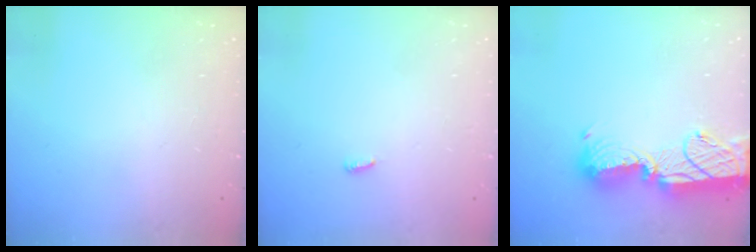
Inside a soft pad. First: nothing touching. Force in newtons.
{"total": 2.6, "press": 2.6, "slide": 0.2}
{"total": 17.8, "press": 17.8, "slide": 1.2}